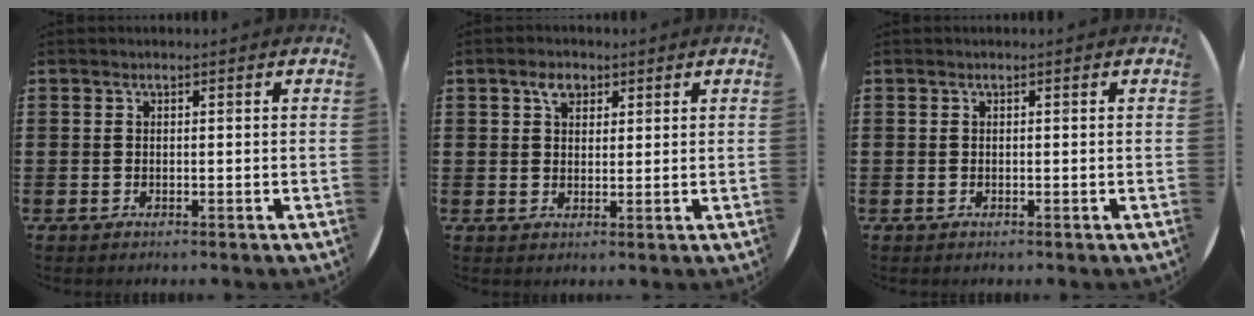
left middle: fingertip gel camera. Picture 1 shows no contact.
{"total": 2.9, "force": [1.9, 1.7, 1.4], "torque": [-0.014, 0.000, 0.032]}
{"total": 0.0}